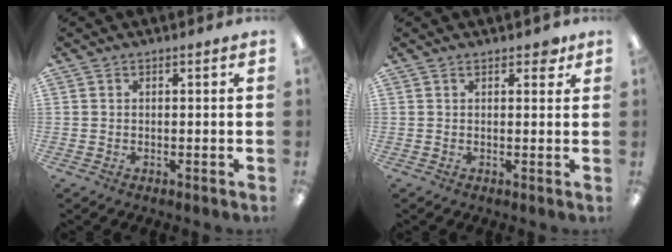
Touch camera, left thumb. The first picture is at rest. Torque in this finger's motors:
{"motor_torque": [0.37, 0.18, 0.28, -0.31, 0.00]}